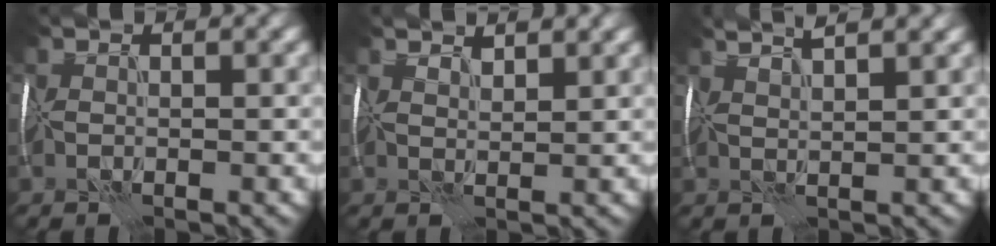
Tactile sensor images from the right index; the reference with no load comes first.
{"total": 2.3, "force": [2.2, 0.4, 0.6], "torque": [-0.011, 0.006, 0.042]}
{"total": 4.2, "force": [3.5, 0.8, 2.3], "torque": [-0.025, 0.027, 0.038]}